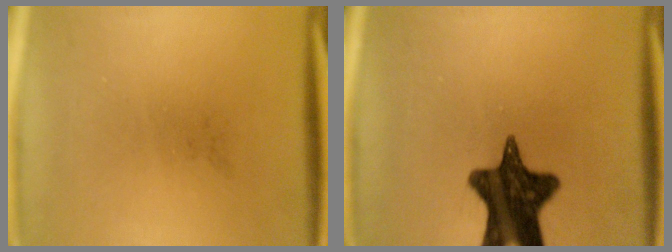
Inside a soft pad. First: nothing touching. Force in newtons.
{"total": 14.2}